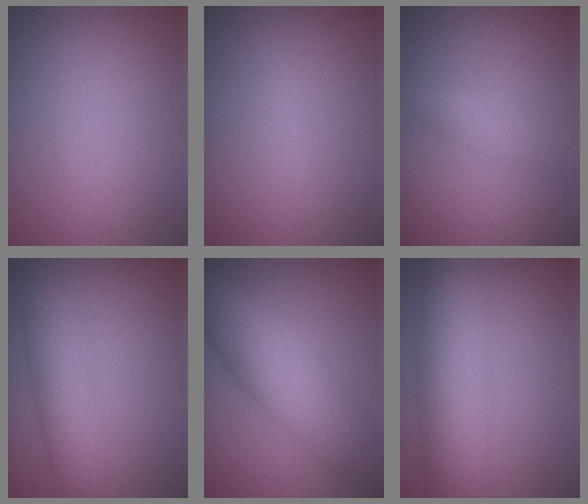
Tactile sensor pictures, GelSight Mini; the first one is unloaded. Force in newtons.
{"total": 0.9, "press": 0.9, "slide": 0.0}
{"total": 1.6, "press": 1.6, "slide": 0.0}
{"total": 4.0, "press": 4.0, "slide": 0.1}
{"total": 8.1, "press": 8.1, "slide": 0.1}
{"total": 8.0, "press": 8.0, "slide": 0.2}